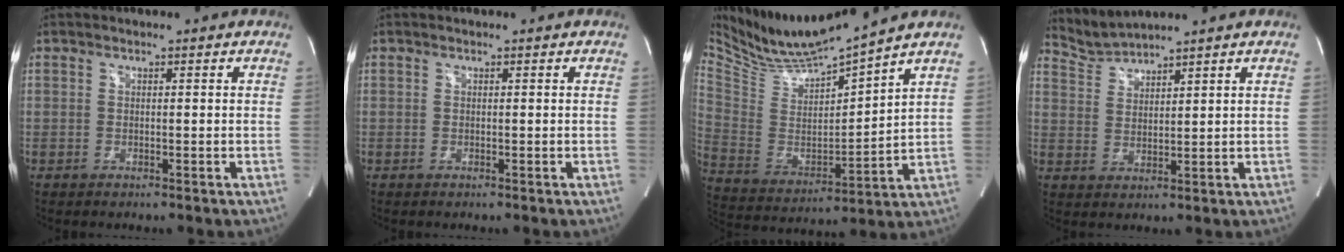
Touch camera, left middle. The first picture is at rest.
{"total": 0.0}
{"total": 13.5, "force": [12.6, -0.8, 4.7], "torque": [-0.105, -0.015, 0.246]}
{"total": 4.1, "force": [4.0, -0.8, -0.6], "torque": [0.001, 0.000, 0.090]}